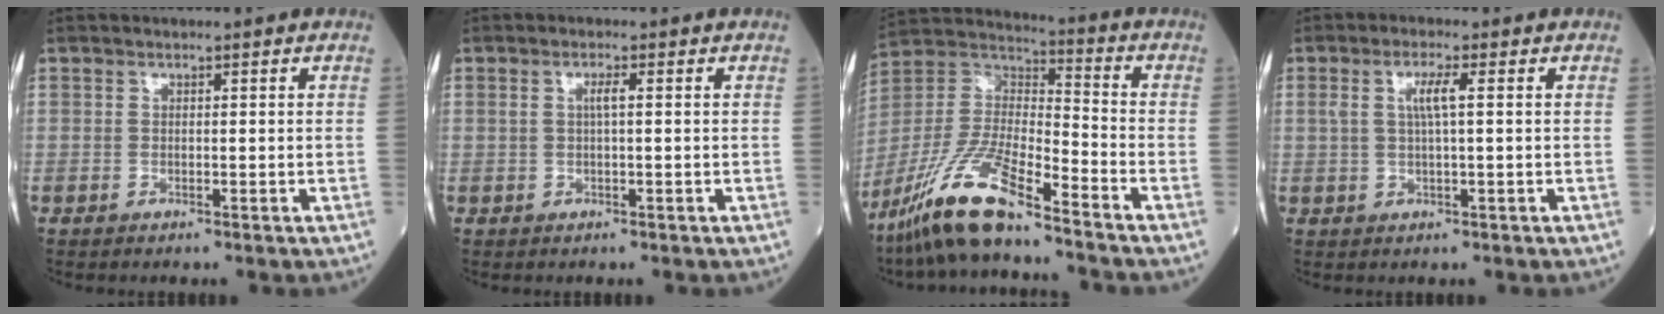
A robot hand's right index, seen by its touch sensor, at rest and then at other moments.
{"total": 1.5, "force": [0.3, 0.1, 1.5], "torque": [-0.030, 0.003, 0.003]}
{"total": 14.7, "force": [-10.9, 1.7, 9.7], "torque": [-0.208, -0.013, -0.206]}
{"total": 3.4, "force": [0.7, 0.2, 3.3], "torque": [-0.068, 0.006, 0.014]}